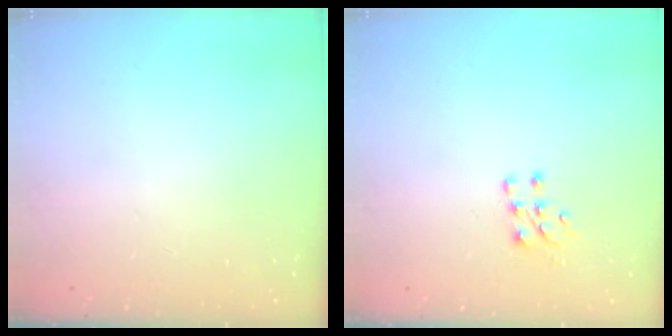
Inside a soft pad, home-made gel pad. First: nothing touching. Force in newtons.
{"total": 6.5, "press": 6.4, "slide": 0.7}